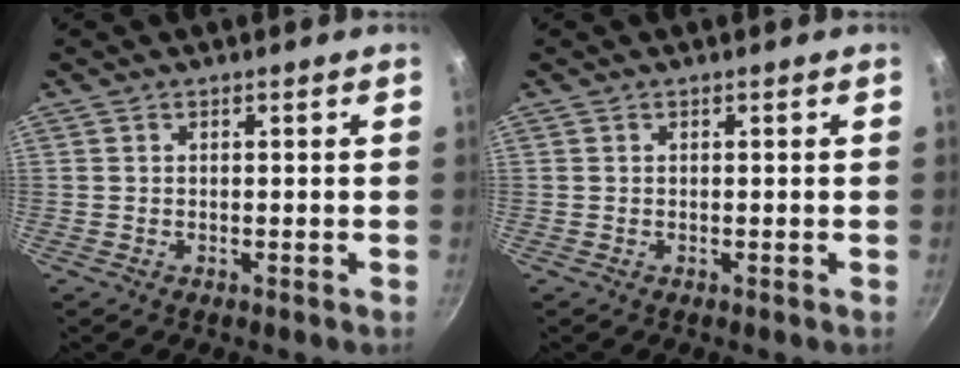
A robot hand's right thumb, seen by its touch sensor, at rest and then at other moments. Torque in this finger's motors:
{"motor_torque": [0.00, 0.00, 0.04, -0.04, 0.03]}